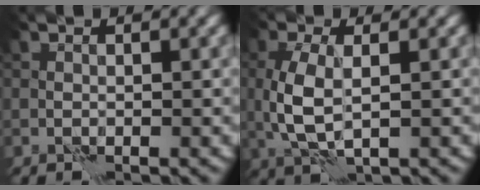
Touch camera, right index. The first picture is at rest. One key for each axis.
{"total": 4.5, "fx": 0.5, "fy": 2.0, "fz": 3.9, "tx": -0.100, "ty": -0.004, "tz": 0.012}